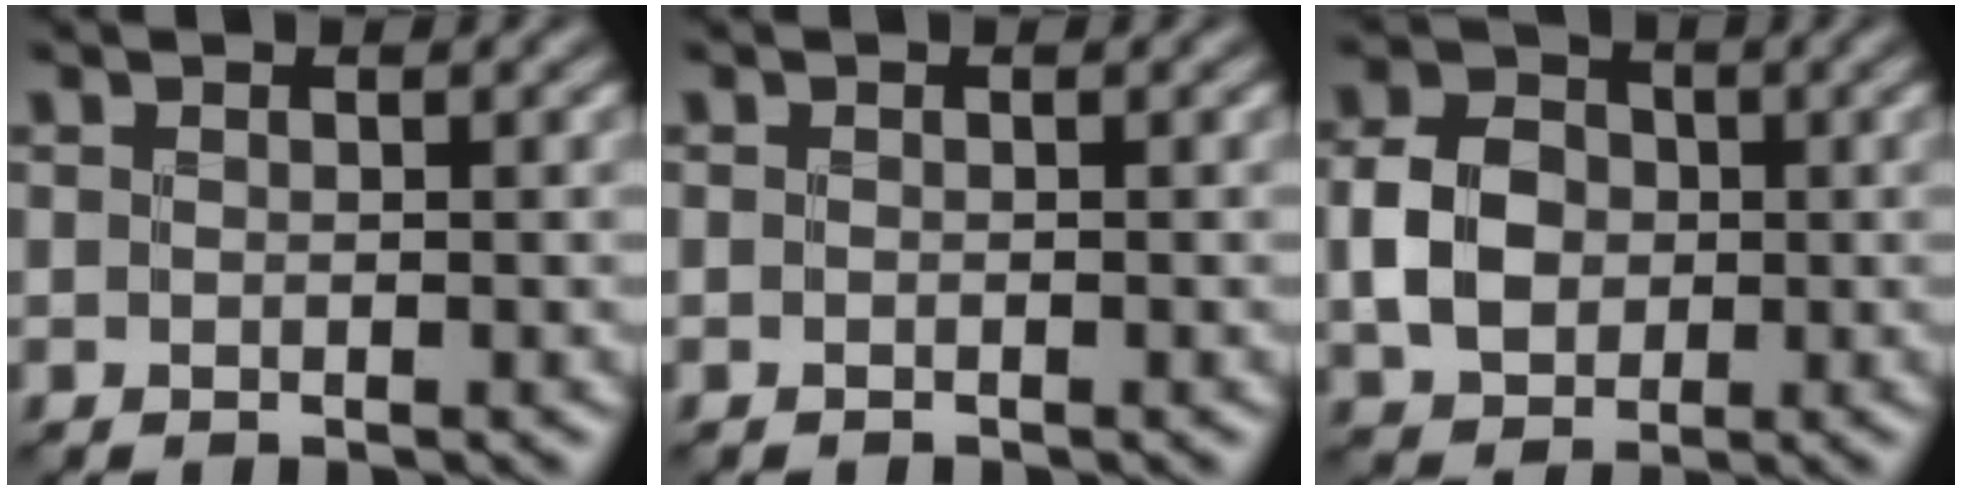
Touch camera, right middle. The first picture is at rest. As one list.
[{"total": 0.0}, {"total": 5.2, "force": [-0.2, 4.2, 3.0], "torque": [-0.064, 0.005, -0.008]}]